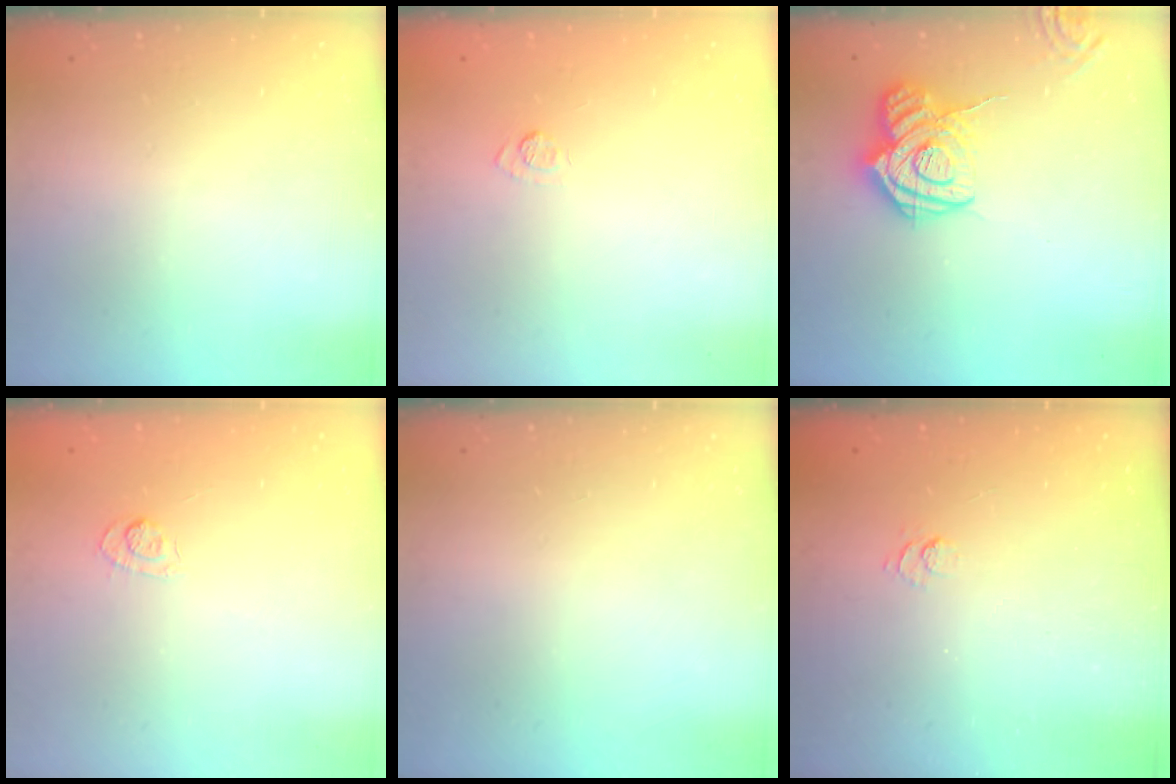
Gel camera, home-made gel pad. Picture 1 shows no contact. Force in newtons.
{"total": 7.5, "press": 7.3, "slide": 1.4}
{"total": 14.7, "press": 14.6, "slide": 1.5}
{"total": 3.5, "press": 3.1, "slide": 1.6}
{"total": 0.0}
{"total": 2.5, "press": 2.0, "slide": 1.4}